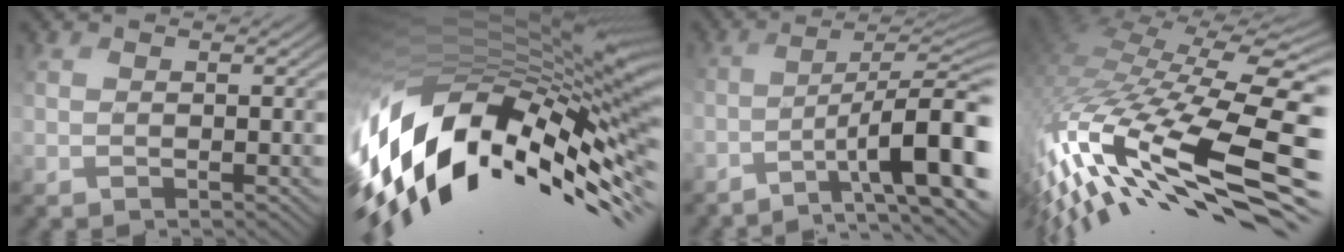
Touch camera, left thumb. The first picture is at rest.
{"total": 17.4, "force": [-2.9, 8.4, 15.0], "torque": [-0.319, -0.036, -0.038]}
{"total": 12.2, "force": [-5.8, 3.1, 10.3], "torque": [-0.140, 0.016, -0.077]}
{"total": 14.8, "force": [-6.4, 5.2, 12.3], "torque": [-0.310, -0.008, -0.103]}